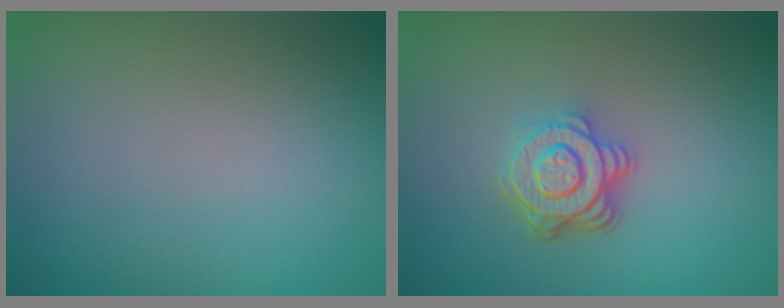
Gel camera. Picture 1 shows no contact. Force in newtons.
{"total": 4.4, "press": 3.3, "slide": 3.0}